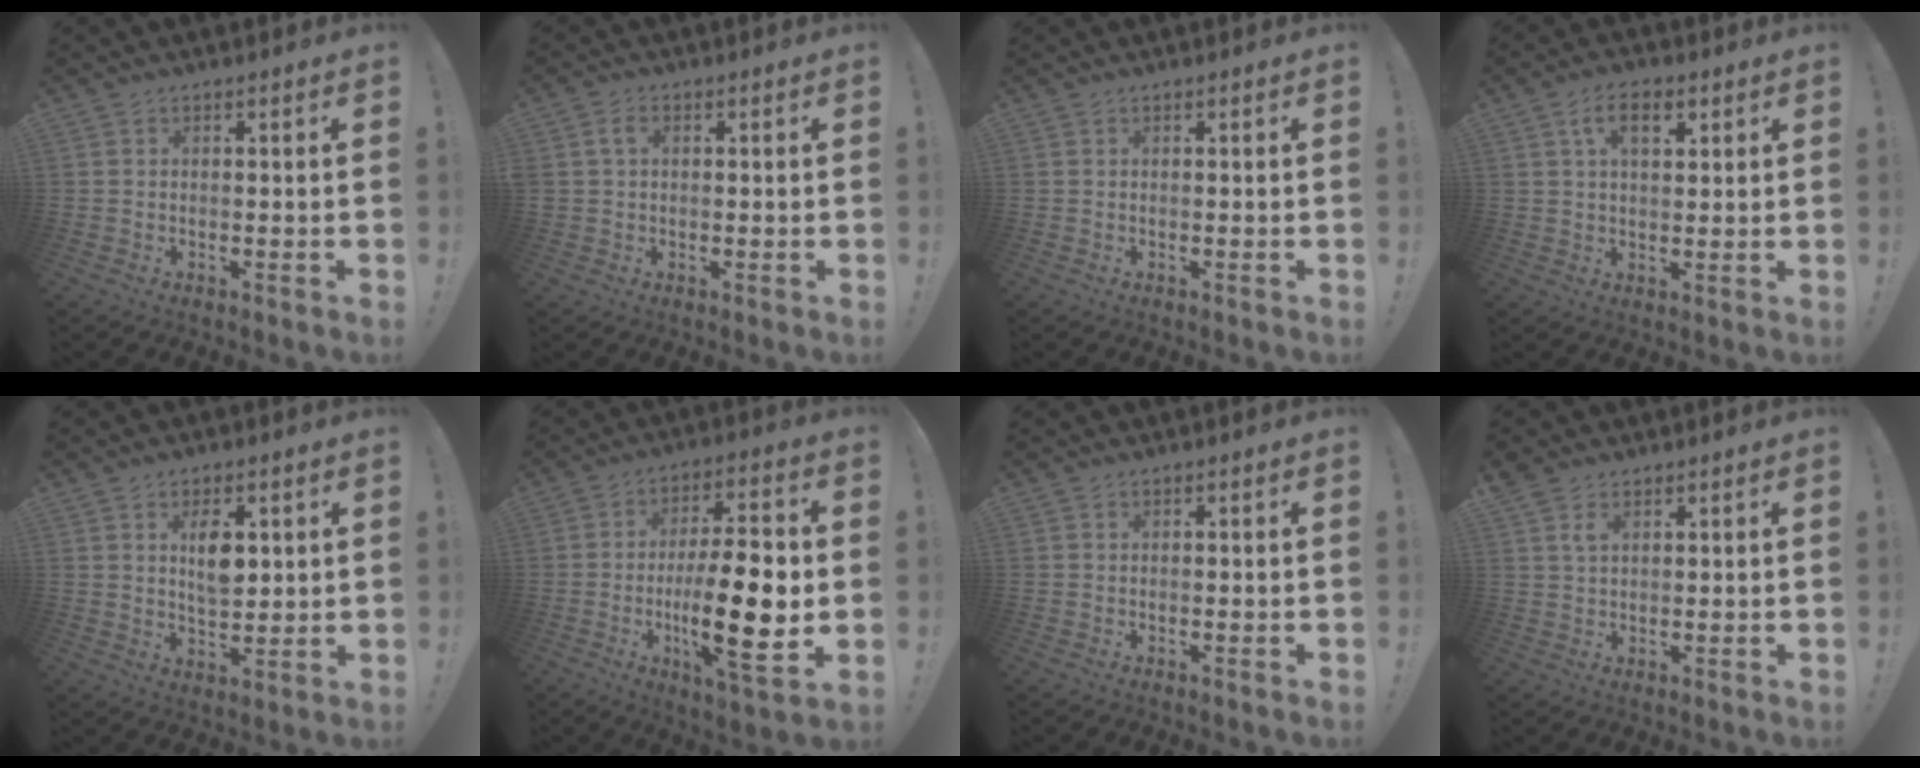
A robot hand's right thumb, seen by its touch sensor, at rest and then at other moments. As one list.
[{"total": 3.0, "force": [0.7, 2.2, 2.0], "torque": [-0.038, 0.009, 0.012]}, {"total": 0.0}, {"total": 7.2, "force": [2.8, 3.7, 5.4], "torque": [-0.081, 0.001, 0.046]}, {"total": 7.9, "force": [2.4, 4.4, 6.2], "torque": [-0.086, -0.009, 0.038]}, {"total": 19.5, "force": [-3.0, 5.6, 18.4], "torque": [-0.305, 0.001, -0.048]}, {"total": 0.0}, {"total": 3.8, "force": [2.5, 2.1, 1.9], "torque": [-0.025, -0.012, 0.045]}]